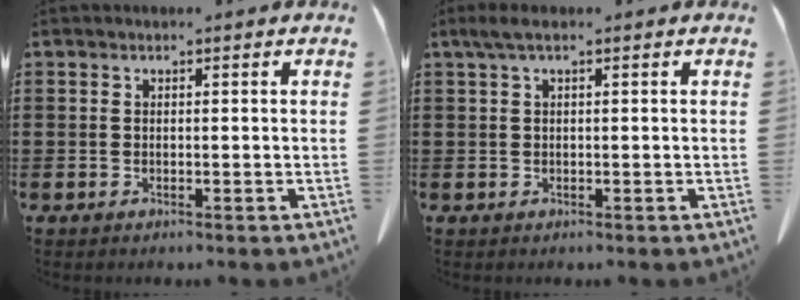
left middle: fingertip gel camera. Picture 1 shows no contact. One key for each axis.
{"total": 1.6, "fx": 0.2, "fy": 0.3, "fz": 1.5, "tx": -0.029, "ty": 0.002, "tz": 0.004}